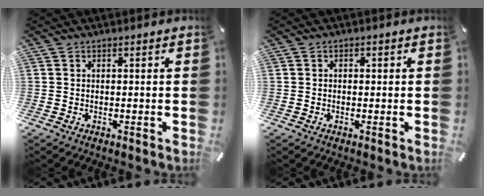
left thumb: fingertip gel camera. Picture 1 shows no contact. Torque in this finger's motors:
{"motor_torque": [-0.25, -0.60, -0.01, 0.15, -0.02]}